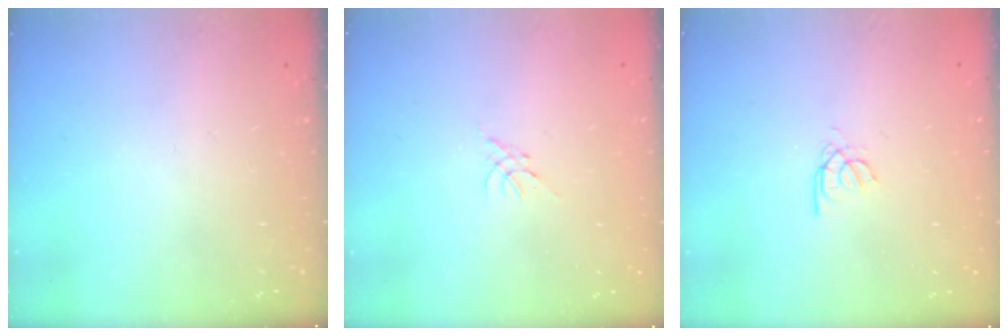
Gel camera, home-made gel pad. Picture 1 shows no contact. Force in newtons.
{"total": 0.5, "press": 0.4, "slide": 0.3}
{"total": 2.4, "press": 2.4, "slide": 0.3}